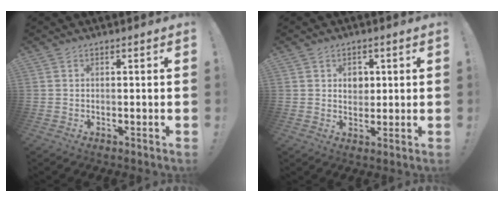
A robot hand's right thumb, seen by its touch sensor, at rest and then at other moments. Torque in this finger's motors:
{"motor_torque": [0.46, 0.72, 0.13, -0.18, 0.02]}